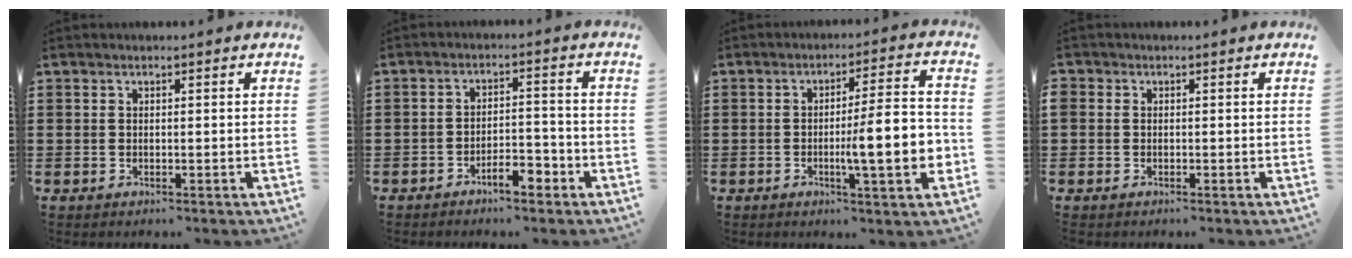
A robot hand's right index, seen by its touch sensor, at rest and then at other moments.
{"total": 4.9, "force": [-3.4, 1.6, 3.1], "torque": [-0.050, 0.013, -0.065]}
{"total": 10.2, "force": [-1.9, 1.7, 9.9], "torque": [-0.132, -0.014, -0.039]}
{"total": 0.9, "force": [-0.2, 0.9, 0.0], "torque": [-0.002, 0.005, -0.006]}